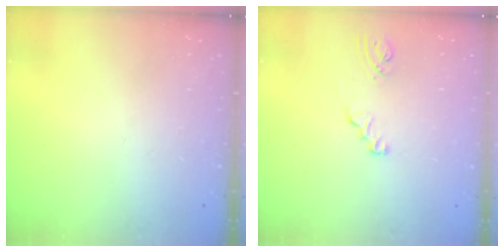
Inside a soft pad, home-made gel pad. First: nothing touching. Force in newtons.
{"total": 2.5, "press": 2.5, "slide": 0.3}